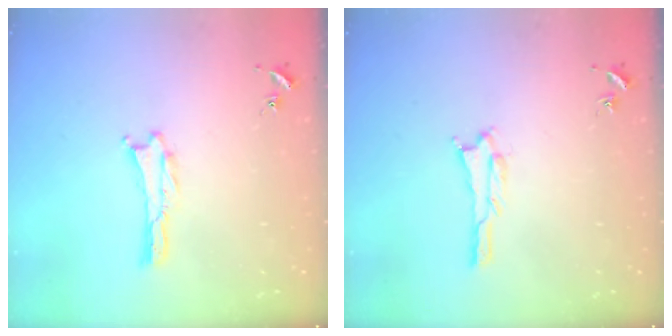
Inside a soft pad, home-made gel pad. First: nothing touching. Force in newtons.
{"total": 1.1, "press": 1.1, "slide": 0.1}